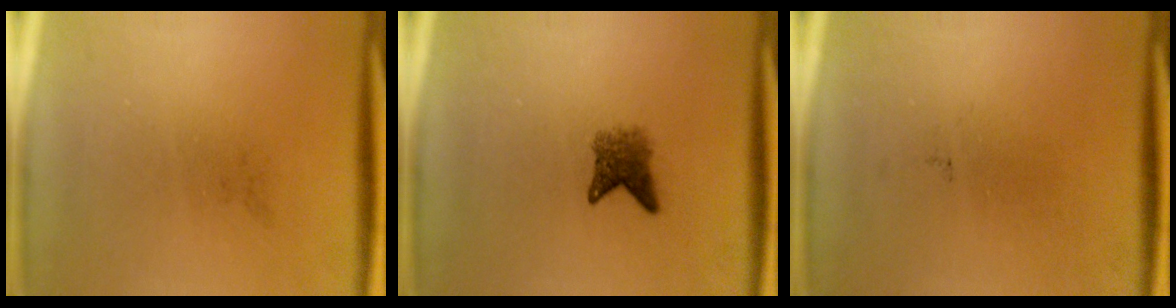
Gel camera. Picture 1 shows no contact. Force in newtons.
{"total": 2.8}
{"total": 0.0}